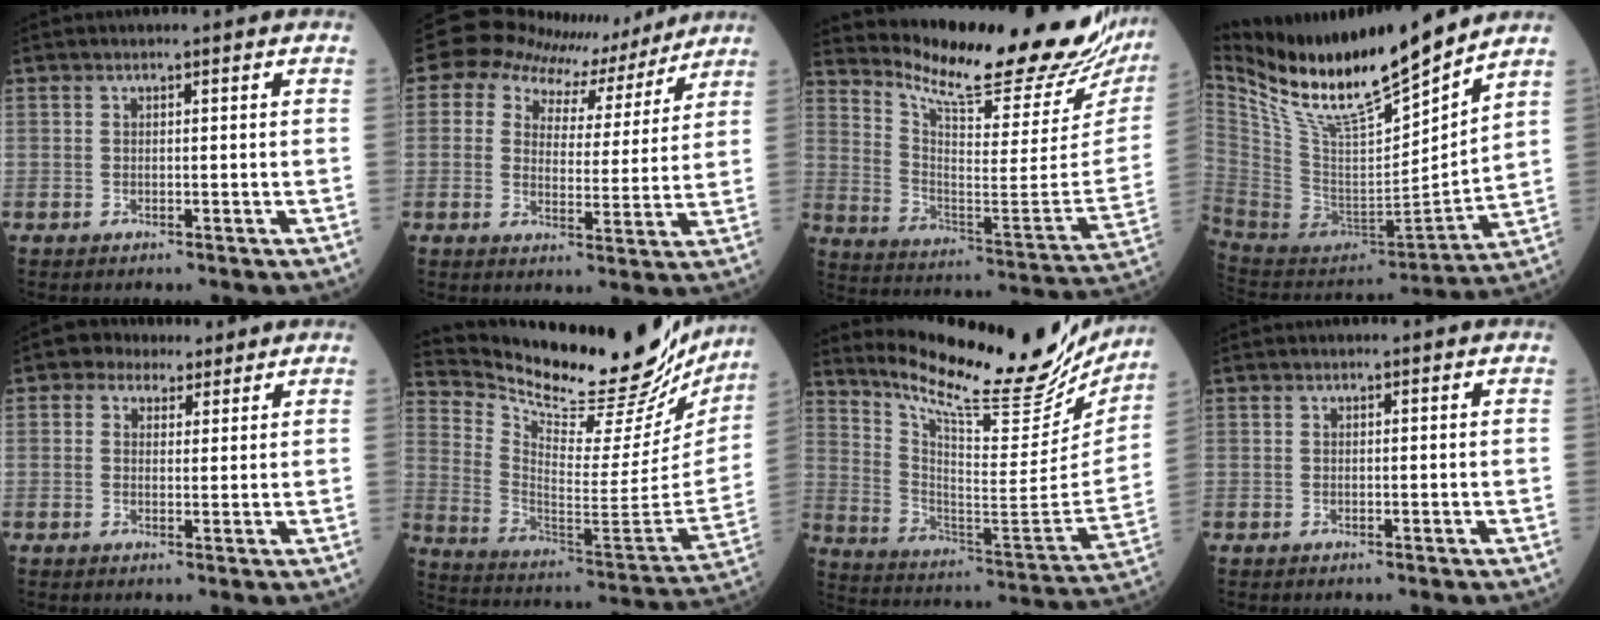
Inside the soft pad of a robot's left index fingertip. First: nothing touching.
{"total": 11.0, "force": [8.8, 5.9, 3.1], "torque": [-0.053, 0.025, 0.115]}
{"total": 27.1, "force": [24.5, 3.9, 11.0], "torque": [-0.187, -0.091, 0.336]}
{"total": 19.5, "force": [16.3, 2.1, 10.5], "torque": [-0.194, -0.020, 0.313]}
{"total": 4.0, "force": [2.7, 2.8, 1.0], "torque": [-0.018, 0.022, 0.041]}
{"total": 28.2, "force": [25.7, 5.2, 10.5], "torque": [-0.178, -0.086, 0.358]}
{"total": 25.2, "force": [22.4, 4.1, 10.8], "torque": [-0.180, -0.066, 0.323]}
{"total": 0.0}